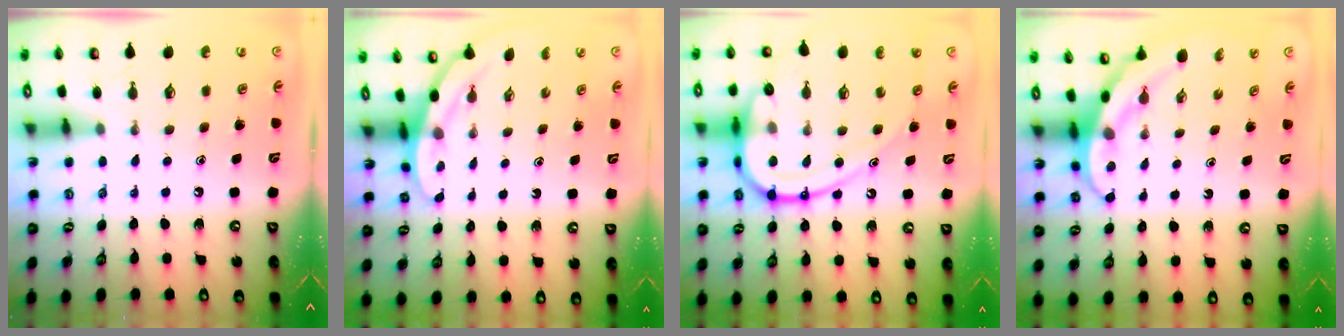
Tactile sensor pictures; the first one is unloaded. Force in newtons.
{"total": 5.0, "press": 4.9, "slide": 0.3}
{"total": 20.4, "press": 20.3, "slide": 2.2}
{"total": 4.0, "press": 3.9, "slide": 0.4}